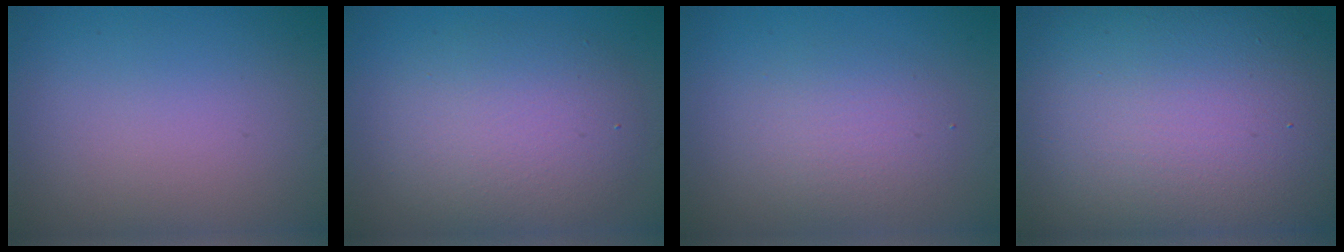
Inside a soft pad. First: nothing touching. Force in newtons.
{"total": 6.2, "press": 6.2, "slide": 0.2}
{"total": 2.9, "press": 2.9, "slide": 0.2}
{"total": 20.6, "press": 20.6, "slide": 1.0}